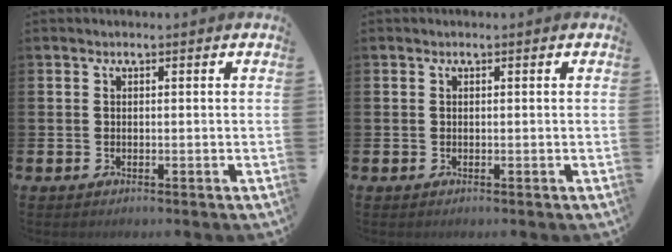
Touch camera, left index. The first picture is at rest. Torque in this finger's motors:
{"motor_torque": [0.00, 0.00, 0.00, 0.00]}